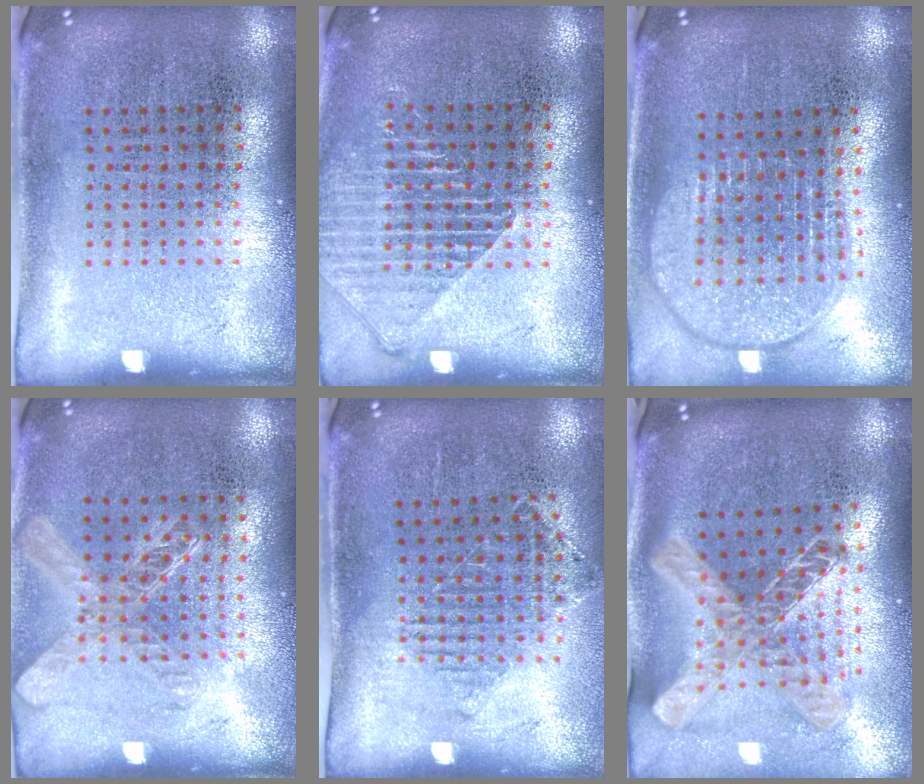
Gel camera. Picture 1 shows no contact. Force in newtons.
{"total": 1.3, "press": 1.3, "slide": 0.4}
{"total": 1.9, "press": 1.5, "slide": 1.1}
{"total": 1.4, "press": 1.2, "slide": 0.6}
{"total": 1.2, "press": 1.1, "slide": 0.4}
{"total": 1.9, "press": 1.6, "slide": 1.1}